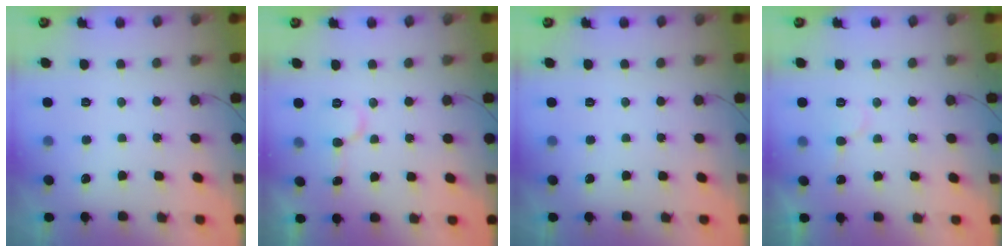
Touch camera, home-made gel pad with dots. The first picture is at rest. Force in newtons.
{"total": 6.9, "press": 6.8, "slide": 0.7}
{"total": 0.0}
{"total": 6.1, "press": 6.1, "slide": 0.6}